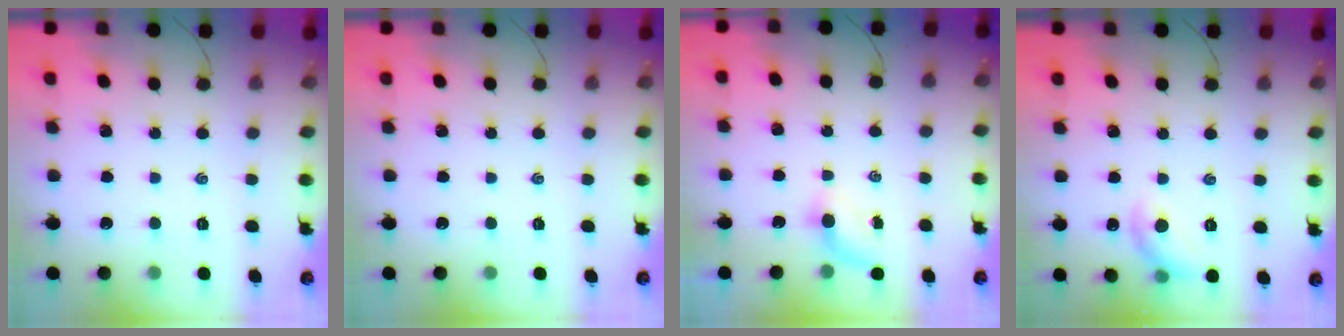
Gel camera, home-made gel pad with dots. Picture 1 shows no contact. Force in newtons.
{"total": 0.0}
{"total": 3.6, "press": 3.4, "slide": 1.3}
{"total": 7.5, "press": 7.4, "slide": 1.1}